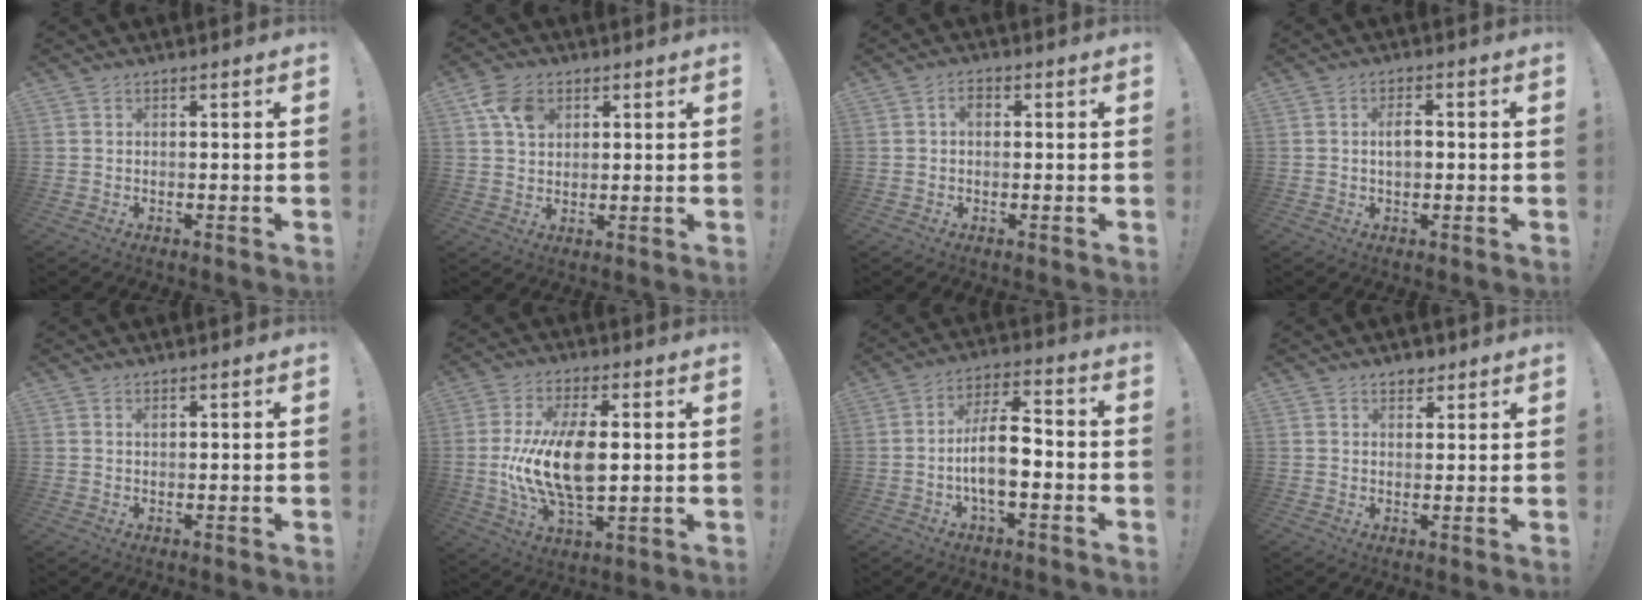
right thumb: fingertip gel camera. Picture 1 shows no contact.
{"total": 8.2, "force": [3.5, 6.1, 4.3], "torque": [-0.060, -0.002, 0.068]}
{"total": 2.4, "force": [0.2, 1.6, 1.7], "torque": [-0.028, 0.007, 0.001]}
{"total": 3.5, "force": [0.3, 2.0, 2.9], "torque": [-0.040, 0.004, 0.000]}
{"total": 0.8, "force": [0.5, 0.3, 0.5], "torque": [-0.003, -0.002, 0.009]}
{"total": 16.9, "force": [0.5, 9.1, 14.2], "torque": [-0.265, -0.010, 0.004]}
{"total": 11.4, "force": [-2.6, 4.8, 10.0], "torque": [-0.183, 0.012, -0.050]}
{"total": 3.0, "force": [2.1, 1.9, 0.8], "torque": [0.001, -0.011, 0.036]}